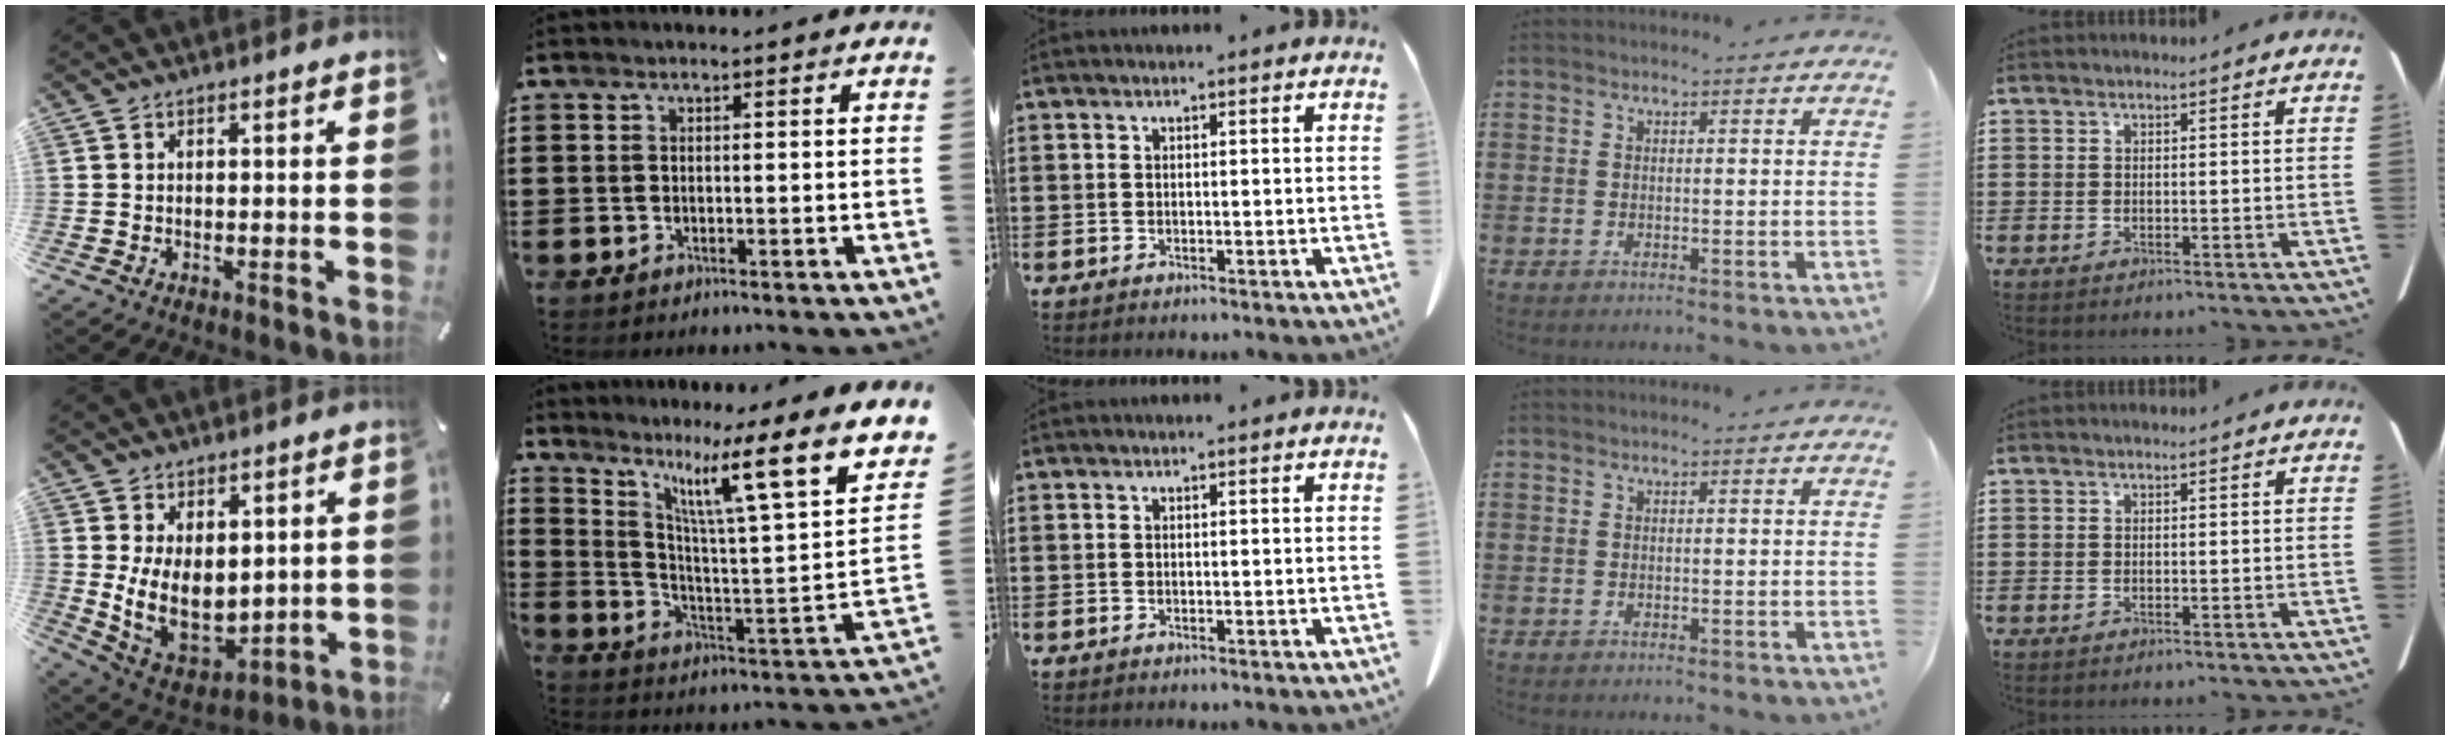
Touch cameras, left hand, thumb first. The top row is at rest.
{"thumb": {"total": 12.6, "force": [1.7, 9.2, 8.5], "torque": [-0.158, -0.034, 0.041]}, "index": {"total": 14.3, "force": [8.1, 1.5, 11.7], "torque": [-0.218, -0.065, 0.114]}}